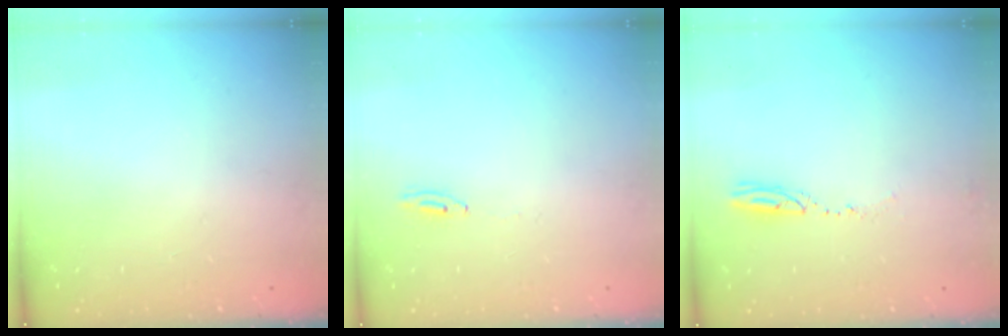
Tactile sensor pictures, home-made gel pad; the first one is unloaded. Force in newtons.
{"total": 2.9, "press": 2.8, "slide": 0.2}
{"total": 3.3, "press": 3.3, "slide": 0.8}